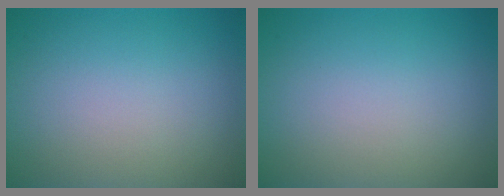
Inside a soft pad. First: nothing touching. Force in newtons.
{"total": 0.0}